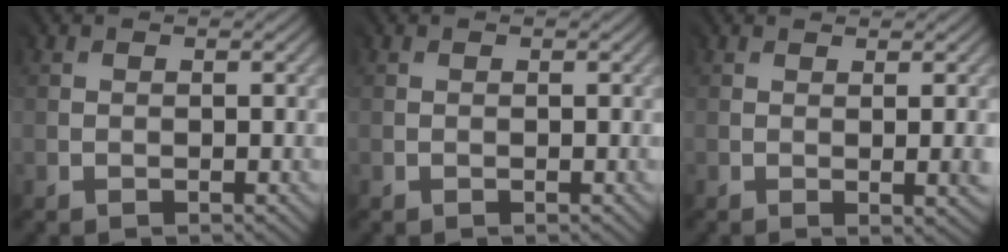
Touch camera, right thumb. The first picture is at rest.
{"total": 0.0}
{"total": 2.4, "force": [0.4, 0.2, 2.4], "torque": [-0.036, 0.000, 0.006]}